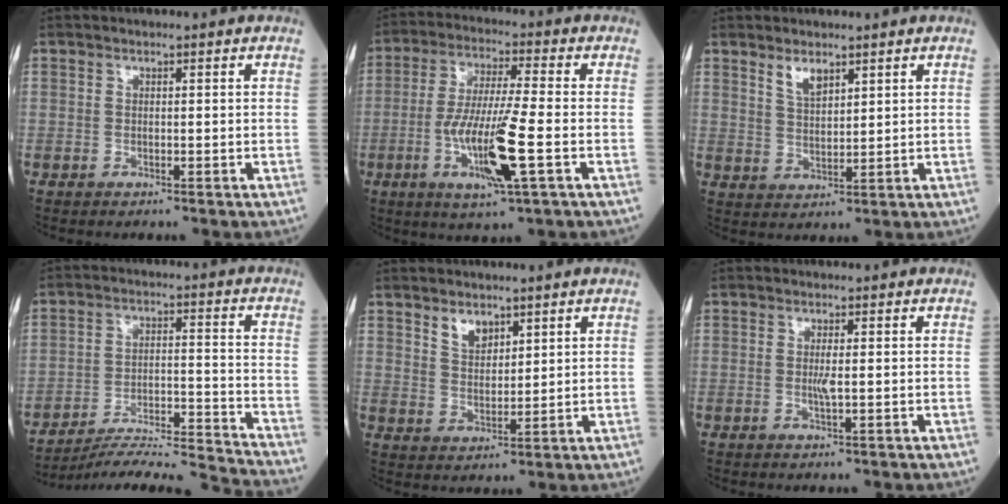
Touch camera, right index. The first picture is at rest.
{"total": 11.9, "force": [-3.4, 0.4, 11.4], "torque": [-0.221, -0.015, -0.065]}
{"total": 3.5, "force": [2.5, 1.2, 2.2], "torque": [-0.043, -0.003, 0.052]}
{"total": 15.0, "force": [-14.6, -2.3, 2.7], "torque": [-0.029, 0.006, -0.230]}
{"total": 3.8, "force": [2.6, 1.9, 1.9], "torque": [-0.036, -0.002, 0.055]}
{"total": 1.7, "force": [-0.1, 0.0, 1.7], "torque": [-0.037, -0.002, -0.002]}